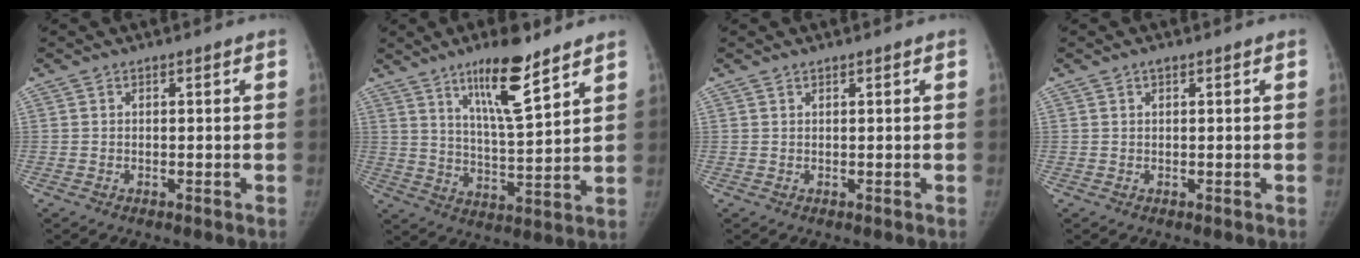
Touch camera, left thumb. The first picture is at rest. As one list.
[{"total": 13.0, "force": [8.4, 2.6, 9.5], "torque": [-0.149, -0.055, 0.147]}, {"total": 0.6, "force": [0.5, 0.1, 0.3], "torque": [-0.007, 0.000, 0.011]}, {"total": 1.0, "force": [0.6, 0.4, 0.7], "torque": [-0.011, 0.001, 0.009]}]